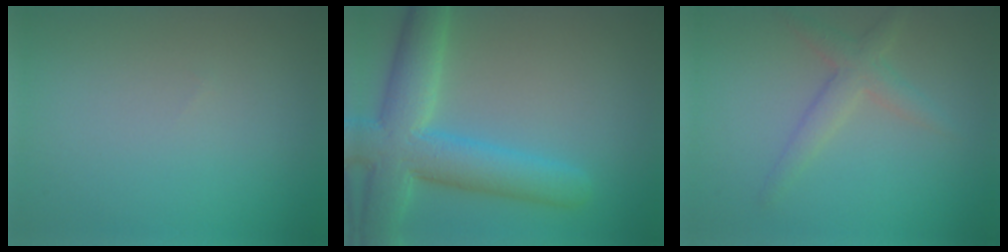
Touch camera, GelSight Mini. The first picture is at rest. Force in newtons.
{"total": 7.9, "press": 7.9, "slide": 0.4}
{"total": 2.5, "press": 2.5, "slide": 0.2}